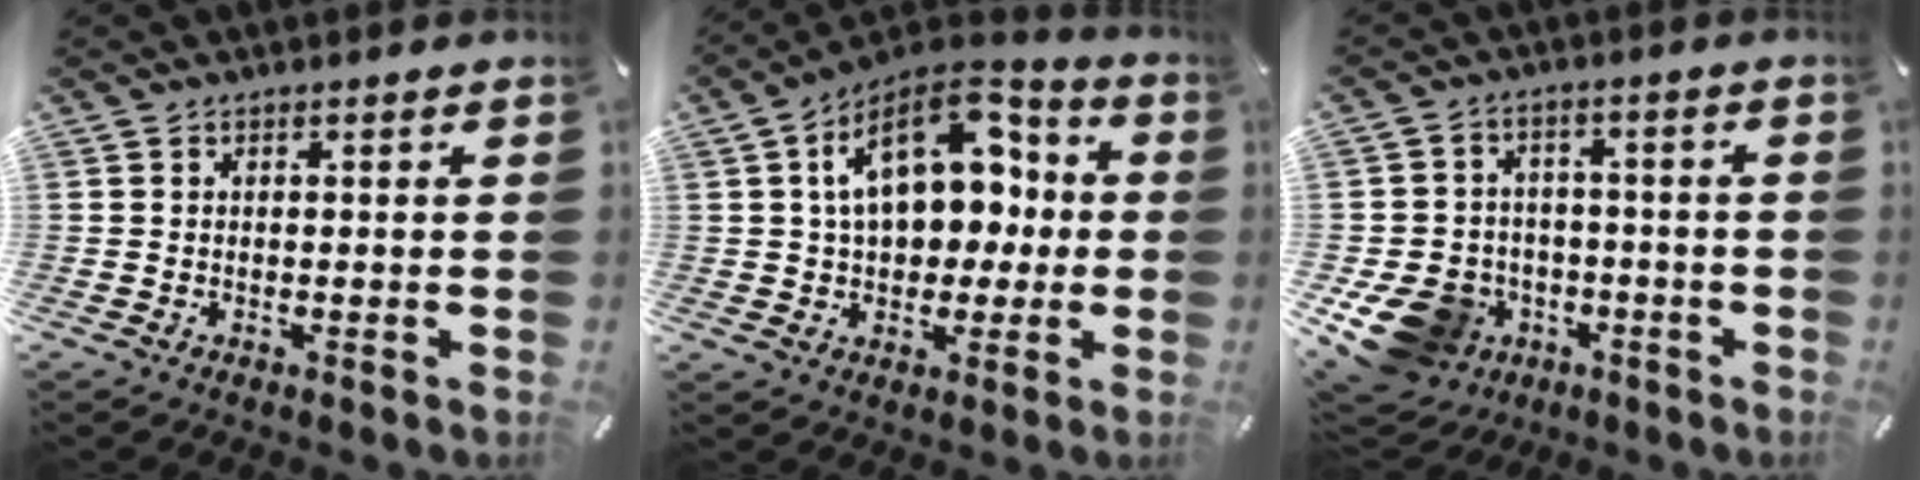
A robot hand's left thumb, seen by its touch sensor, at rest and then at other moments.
{"total": 17.7, "force": [4.6, 12.2, 11.9], "torque": [-0.199, -0.020, 0.084]}
{"total": 11.8, "force": [-4.9, 9.7, 4.6], "torque": [-0.113, 0.021, -0.081]}